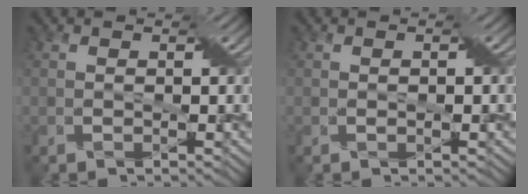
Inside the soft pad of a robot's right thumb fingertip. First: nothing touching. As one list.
[{"total": 0.9, "force": [0.0, 0.1, 0.9], "torque": [-0.014, 0.001, 0.000]}]